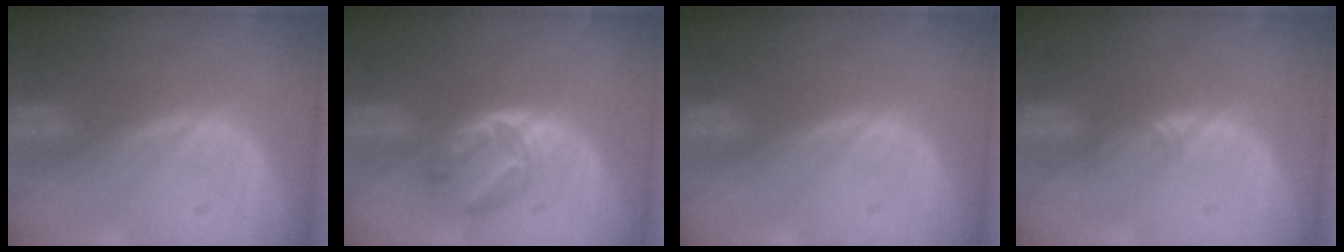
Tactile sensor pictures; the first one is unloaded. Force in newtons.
{"total": 5.1, "press": 4.7, "slide": 1.9}
{"total": 0.0}
{"total": 1.1, "press": 1.0, "slide": 0.6}